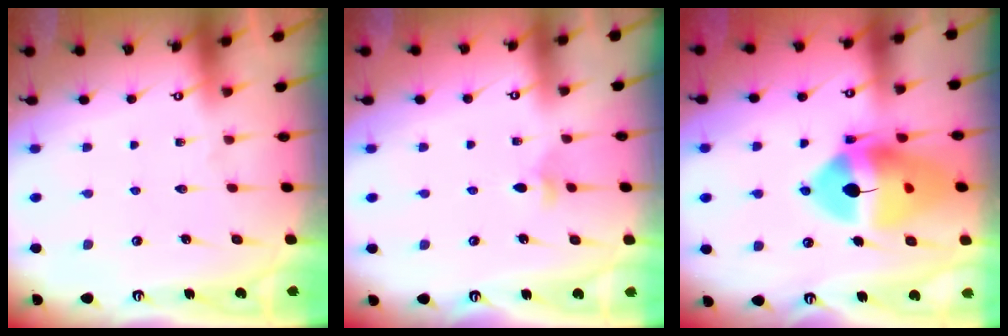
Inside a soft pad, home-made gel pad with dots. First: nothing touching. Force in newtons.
{"total": 3.2, "press": 3.2, "slide": 0.6}
{"total": 18.1, "press": 18.0, "slide": 2.4}